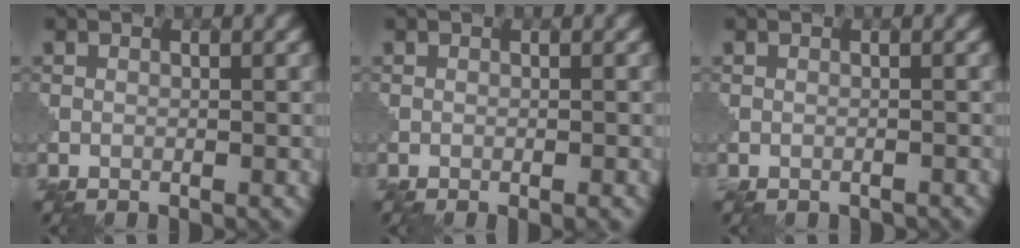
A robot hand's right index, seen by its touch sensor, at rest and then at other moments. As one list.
[{"total": 0.8, "force": [-0.3, 0.1, 0.7], "torque": [-0.008, -0.001, -0.008]}, {"total": 0.8, "force": [-0.8, 0.2, 0.1], "torque": [-0.001, -0.007, -0.011]}]